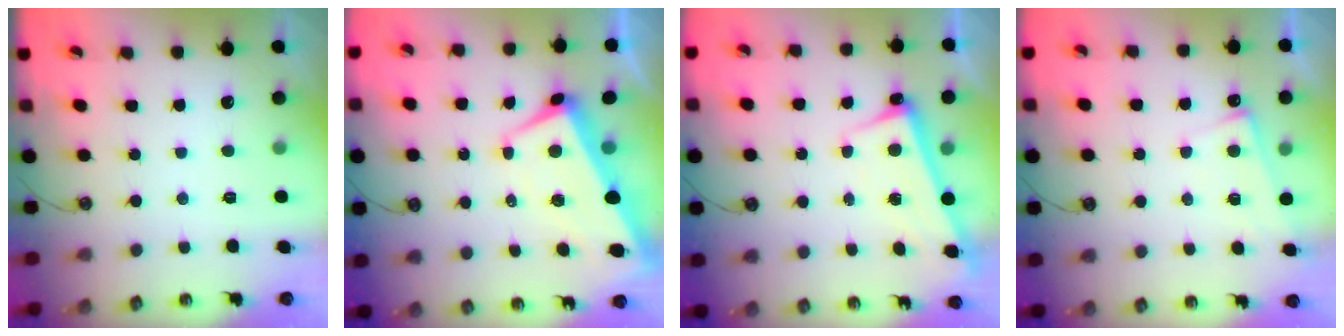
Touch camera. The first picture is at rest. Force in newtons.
{"total": 1.4, "press": 1.0, "slide": 0.9}
{"total": 2.6, "press": 2.4, "slide": 0.9}
{"total": 4.8, "press": 4.8, "slide": 0.5}